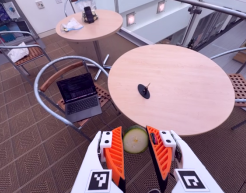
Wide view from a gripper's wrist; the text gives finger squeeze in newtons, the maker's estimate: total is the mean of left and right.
{"total": 9.6, "left": 10.0, "right": 9.2}